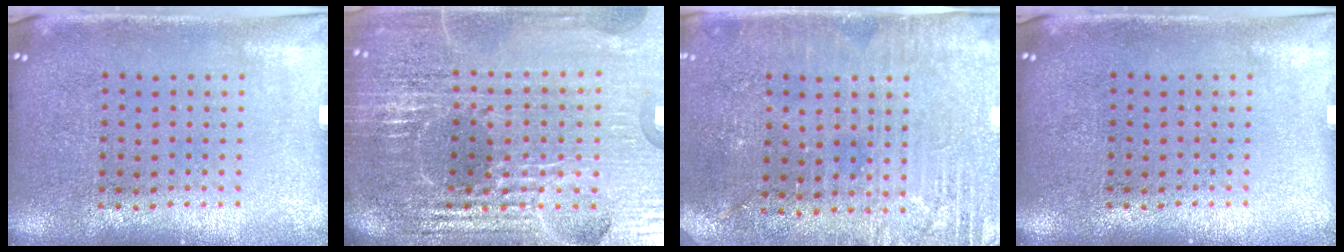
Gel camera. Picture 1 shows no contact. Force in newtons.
{"total": 6.5, "press": 5.7, "slide": 3.1}
{"total": 2.8, "press": 2.7, "slide": 0.6}
{"total": 0.0}